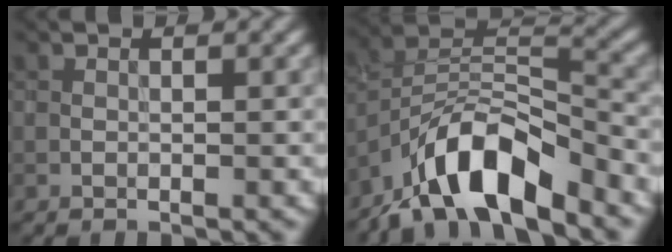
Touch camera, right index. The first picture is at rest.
{"total": 10.0, "force": [-7.1, 3.3, 6.3], "torque": [-0.102, 0.006, -0.138]}